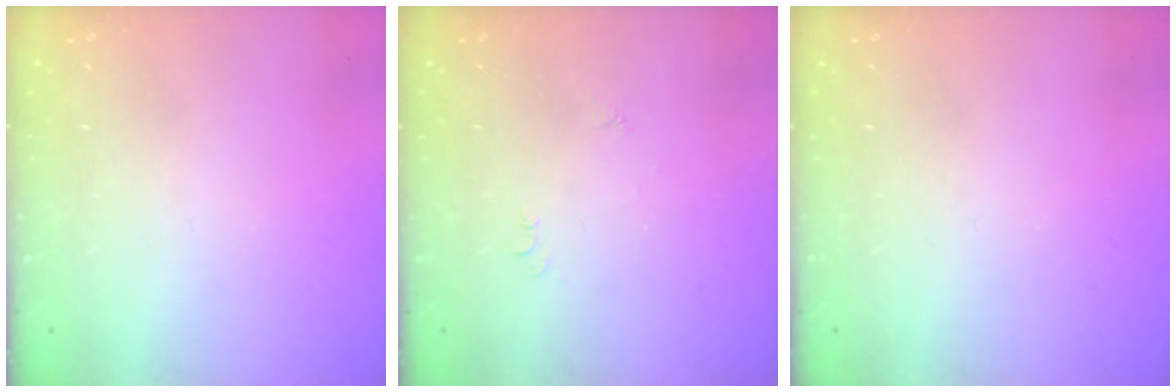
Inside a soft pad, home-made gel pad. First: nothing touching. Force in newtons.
{"total": 4.0, "press": 4.0, "slide": 0.6}
{"total": 0.0}